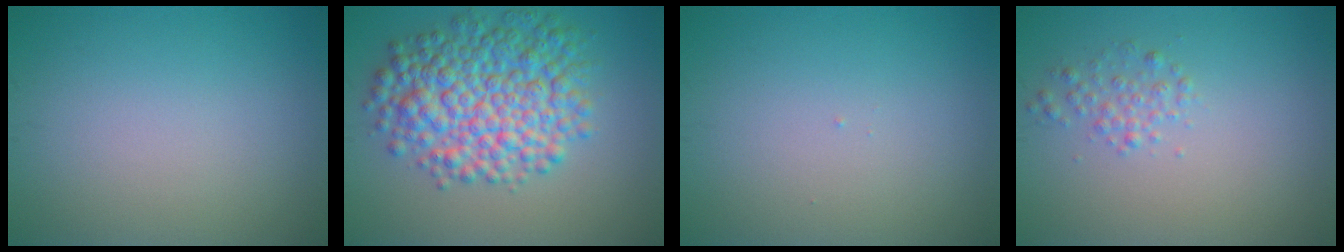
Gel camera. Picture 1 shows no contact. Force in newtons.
{"total": 8.5, "press": 8.5, "slide": 0.1}
{"total": 0.0}
{"total": 1.5, "press": 1.5, "slide": 0.0}